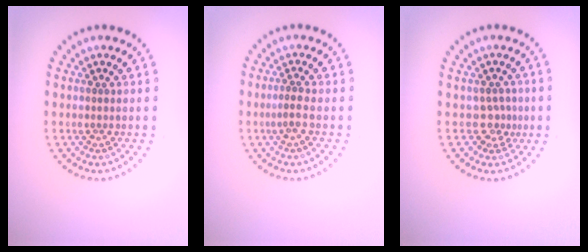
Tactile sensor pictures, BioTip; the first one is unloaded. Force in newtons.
{"total": 1.2, "press": 0.9, "slide": 0.8}
{"total": 1.8, "press": 1.3, "slide": 1.3}